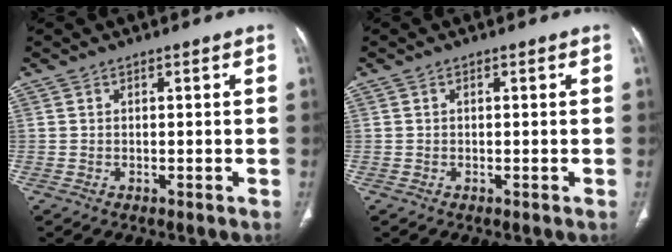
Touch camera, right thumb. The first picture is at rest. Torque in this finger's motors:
{"motor_torque": [-0.52, 0.25, 0.01, 0.43, 0.08]}